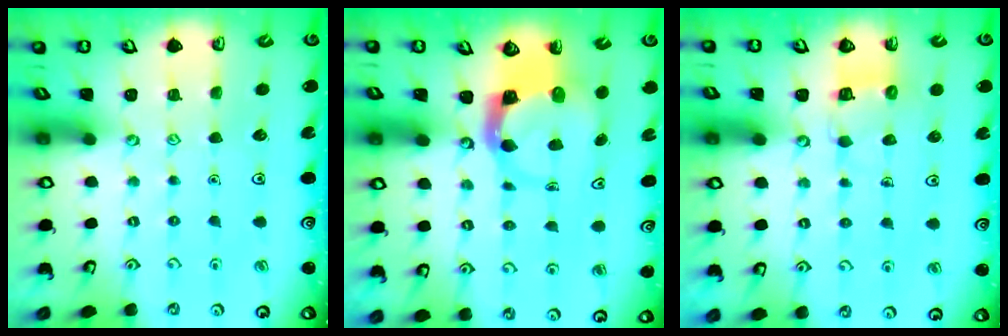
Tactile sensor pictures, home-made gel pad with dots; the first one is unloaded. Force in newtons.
{"total": 3.9, "press": 3.8, "slide": 0.6}
{"total": 5.5, "press": 5.5, "slide": 0.6}